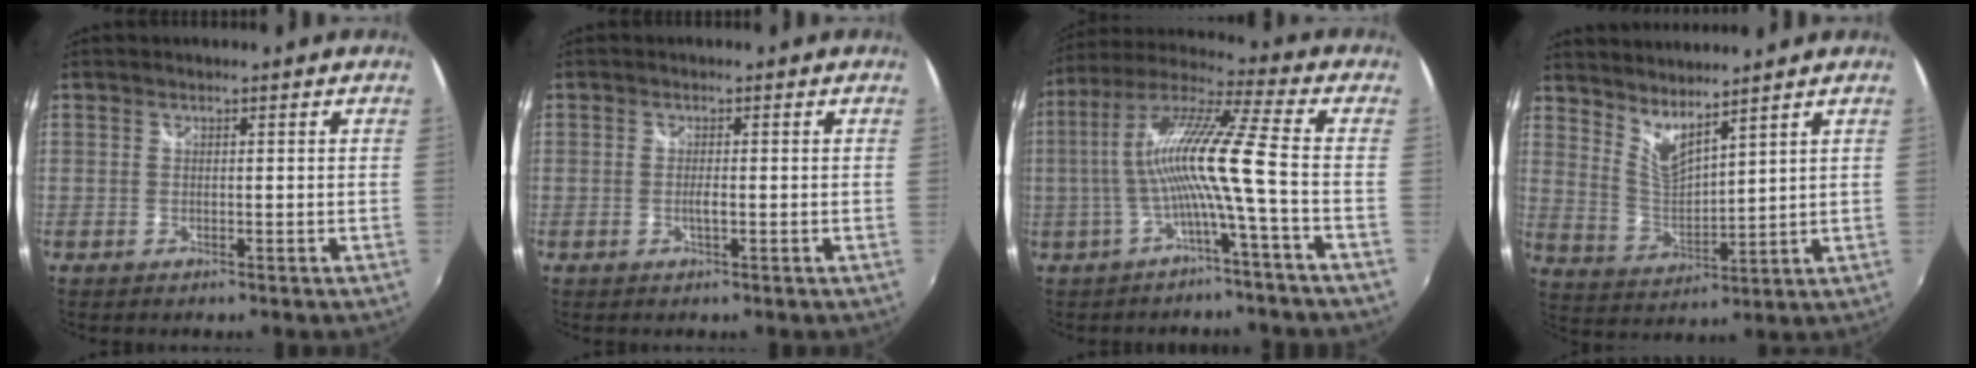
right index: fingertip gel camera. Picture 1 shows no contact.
{"total": 1.6, "force": [-0.5, 0.1, 1.5], "torque": [-0.029, -0.003, -0.009]}
{"total": 12.2, "force": [-2.7, -1.4, 11.8], "torque": [-0.214, 0.007, -0.048]}
{"total": 7.2, "force": [6.1, 0.9, 3.7], "torque": [-0.066, -0.014, 0.119]}